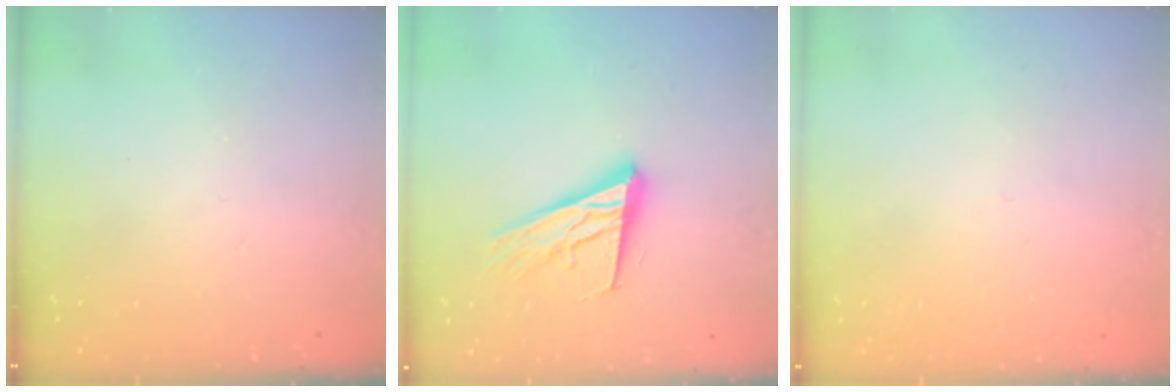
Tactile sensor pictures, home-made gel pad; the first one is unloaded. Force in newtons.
{"total": 18.0, "press": 17.5, "slide": 3.9}
{"total": 2.7, "press": 2.7, "slide": 0.3}